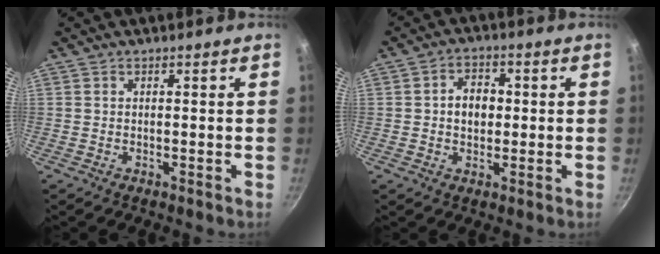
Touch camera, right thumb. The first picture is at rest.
{"total": 5.7, "force": [0.3, 4.3, 3.7], "torque": [-0.031, 0.009, -0.001]}